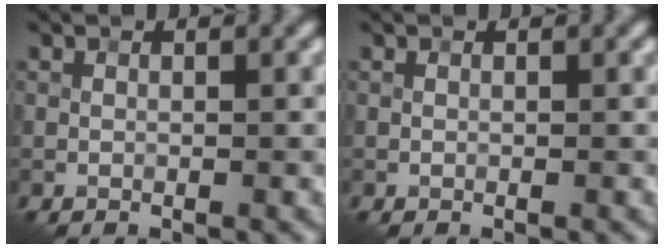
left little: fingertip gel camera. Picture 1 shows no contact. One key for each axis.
{"total": 0.0}